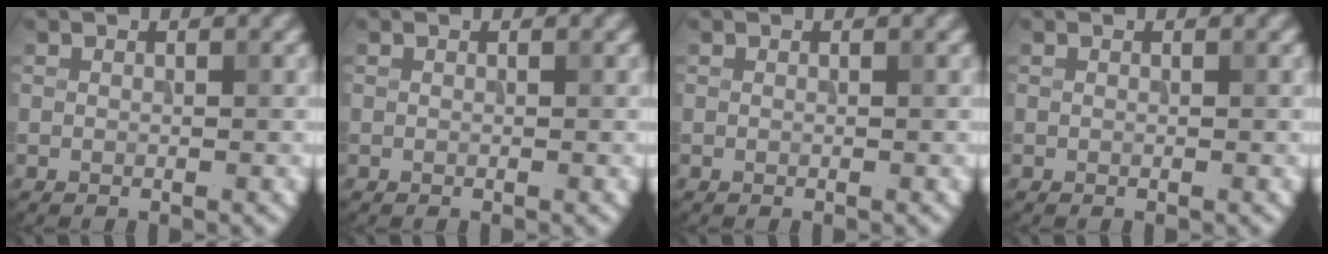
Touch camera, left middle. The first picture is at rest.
{"total": 0.0}
{"total": 0.0}
{"total": 0.0}